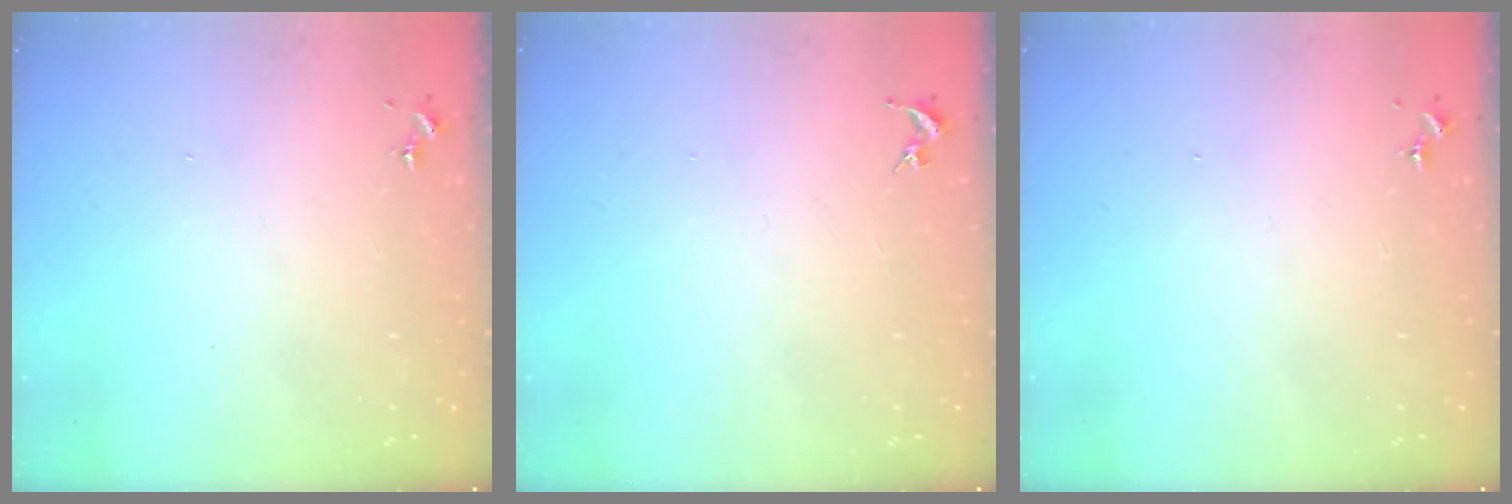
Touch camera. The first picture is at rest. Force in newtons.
{"total": 0.0}
{"total": 0.0}